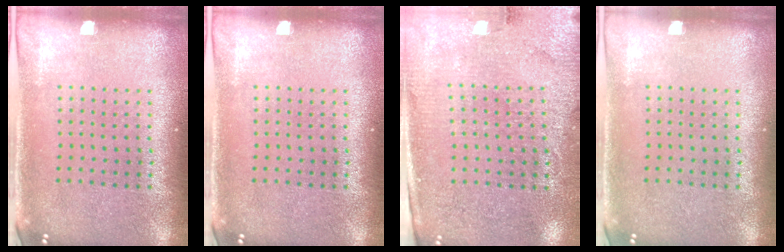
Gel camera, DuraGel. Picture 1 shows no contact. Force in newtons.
{"total": 0.0}
{"total": 3.1, "press": 2.8, "slide": 1.2}
{"total": 0.0}